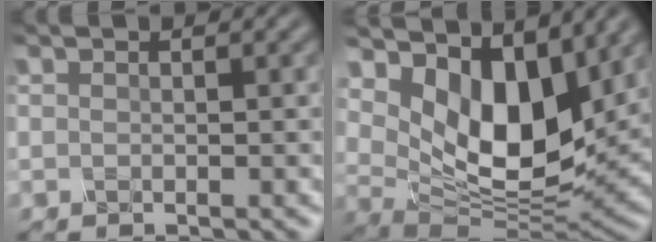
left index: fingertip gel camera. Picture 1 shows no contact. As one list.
[{"total": 8.6, "force": [3.9, 4.8, 6.1], "torque": [-0.117, -0.017, 0.078]}]